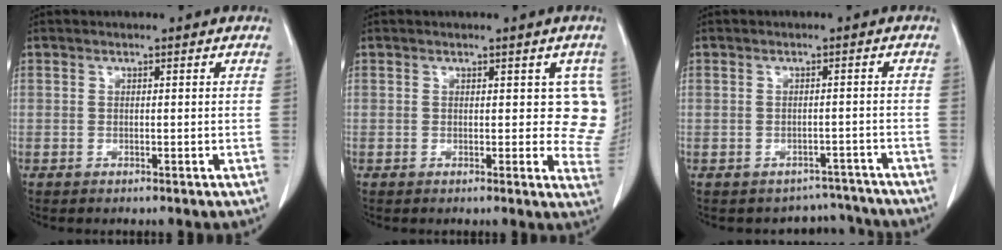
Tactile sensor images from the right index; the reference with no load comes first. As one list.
[{"total": 5.5, "force": [1.7, 3.1, 4.2], "torque": [-0.017, -0.005, 0.014]}, {"total": 4.1, "force": [-3.6, 1.6, -1.2], "torque": [0.020, 0.032, -0.040]}]